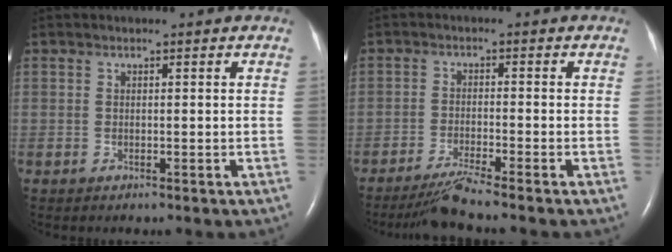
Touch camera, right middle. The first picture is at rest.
{"total": 4.6, "force": [-3.9, -1.7, 1.8], "torque": [-0.043, -0.024, -0.077]}